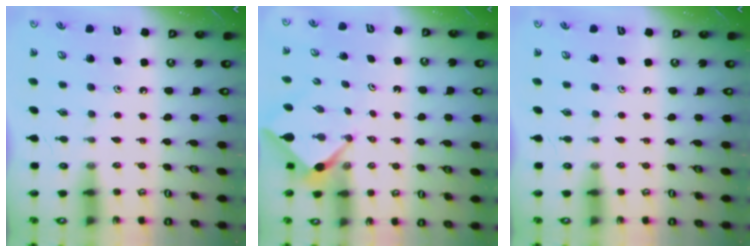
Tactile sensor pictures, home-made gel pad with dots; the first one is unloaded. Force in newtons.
{"total": 2.4, "press": 2.4, "slide": 0.3}
{"total": 0.0}